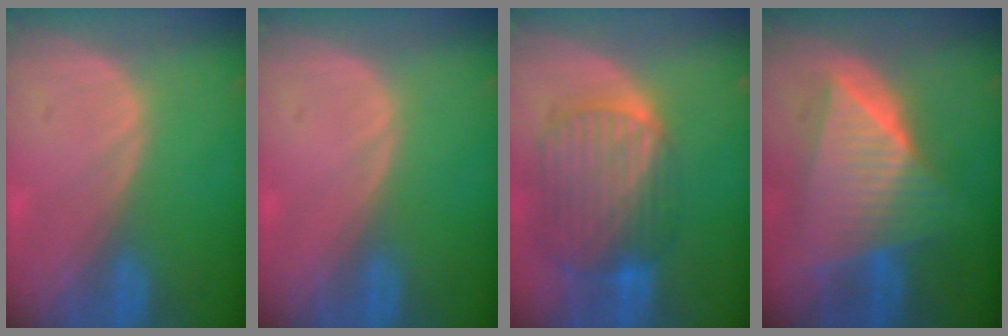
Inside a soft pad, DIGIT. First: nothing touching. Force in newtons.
{"total": 0.0}
{"total": 10.3, "press": 8.7, "slide": 5.6}
{"total": 10.1, "press": 10.1, "slide": 0.6}